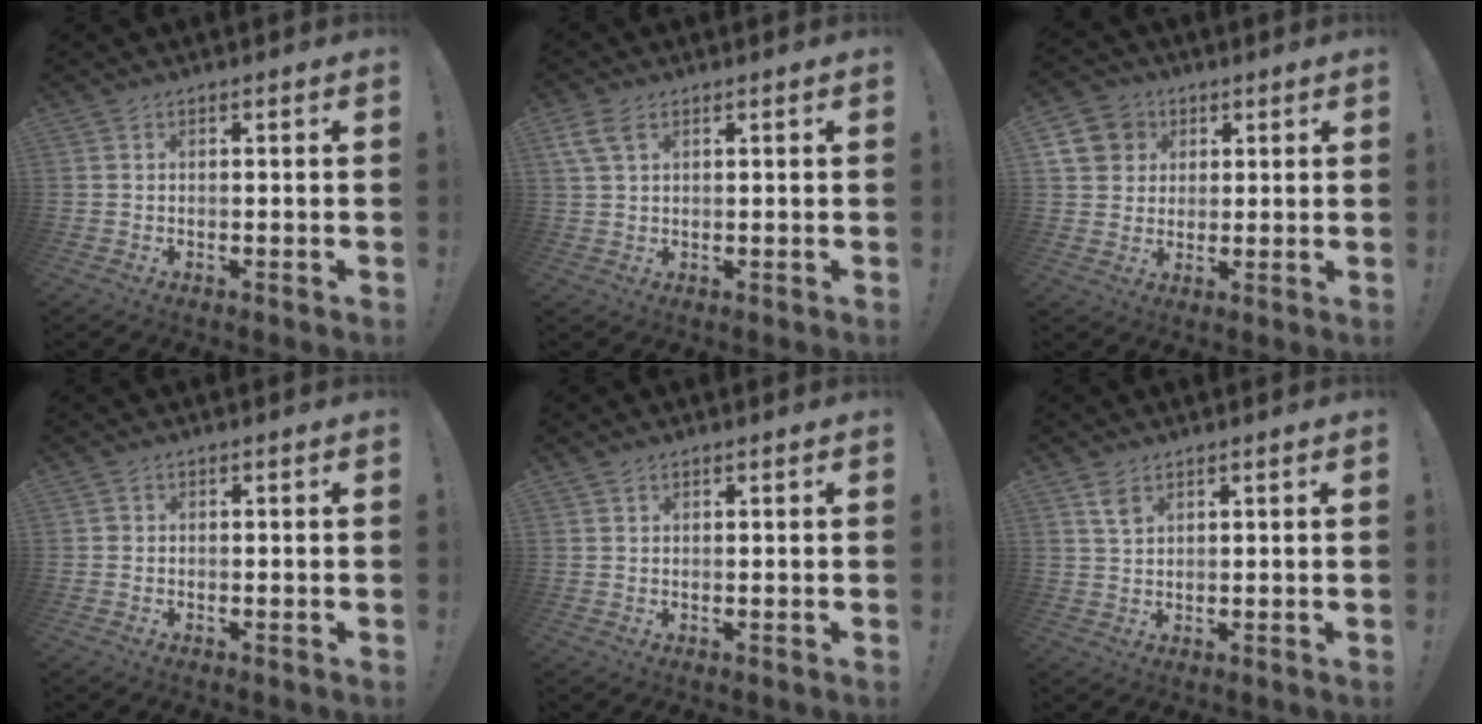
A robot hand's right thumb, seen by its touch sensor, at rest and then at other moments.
{"total": 5.5, "force": [2.6, 2.9, 3.8], "torque": [-0.074, 0.002, 0.054]}
{"total": 9.8, "force": [3.3, 8.6, 3.2], "torque": [-0.047, -0.007, 0.070]}
{"total": 0.7, "force": [0.0, 0.7, 0.2], "torque": [-0.009, 0.004, 0.003]}
{"total": 1.0, "force": [0.8, 0.6, 0.2], "torque": [0.000, -0.001, 0.014]}
{"total": 3.3, "force": [2.0, 1.7, 2.0], "torque": [-0.022, -0.013, 0.034]}